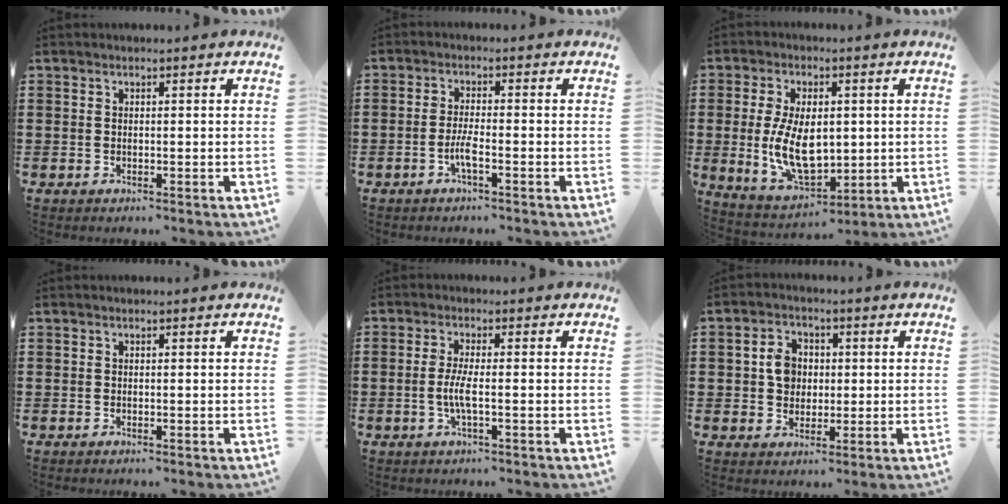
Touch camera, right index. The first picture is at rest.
{"total": 3.1, "force": [-1.5, 0.3, 2.7], "torque": [-0.069, -0.009, -0.033]}
{"total": 10.3, "force": [0.1, 6.0, 8.4], "torque": [-0.168, -0.001, -0.001]}
{"total": 0.0}
{"total": 3.7, "force": [-0.7, 0.3, 3.6], "torque": [-0.088, -0.012, -0.021]}
{"total": 5.3, "force": [0.5, 4.2, 3.1], "torque": [-0.065, 0.012, 0.005]}